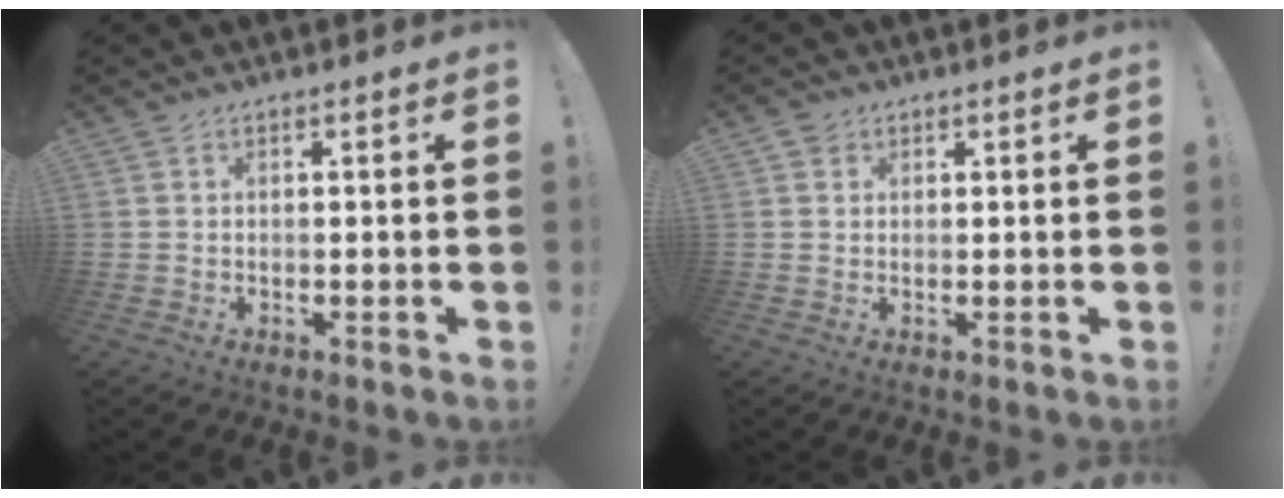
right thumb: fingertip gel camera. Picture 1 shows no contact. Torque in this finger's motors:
{"motor_torque": [-0.05, 0.22, -0.05, -0.25, 0.02]}